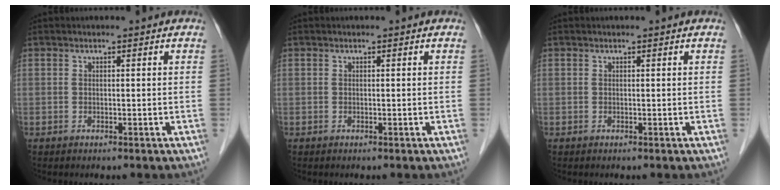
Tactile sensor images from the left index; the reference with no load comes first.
{"total": 0.0}
{"total": 0.0}